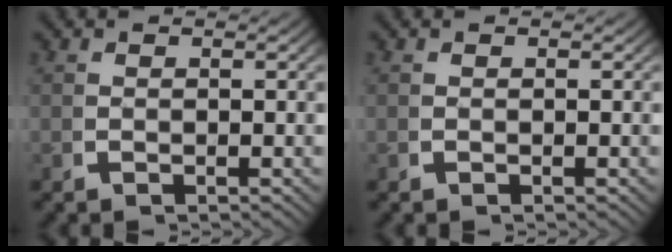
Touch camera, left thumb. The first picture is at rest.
{"total": 0.0}